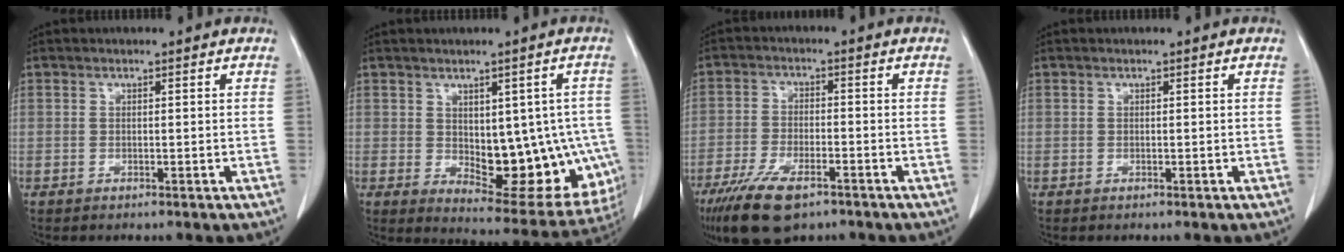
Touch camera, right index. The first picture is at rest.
{"total": 15.6, "force": [-1.9, 7.7, 13.4], "torque": [-0.141, 0.004, -0.001]}
{"total": 10.4, "force": [-6.9, 3.6, 6.8], "torque": [-0.130, -0.016, -0.121]}
{"total": 0.0}